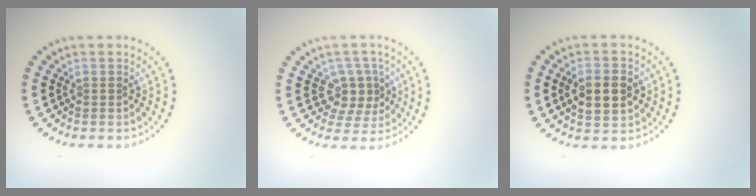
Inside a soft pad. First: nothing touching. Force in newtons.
{"total": 3.0, "press": 2.3, "slide": 1.9}
{"total": 4.5, "press": 4.5, "slide": 0.4}